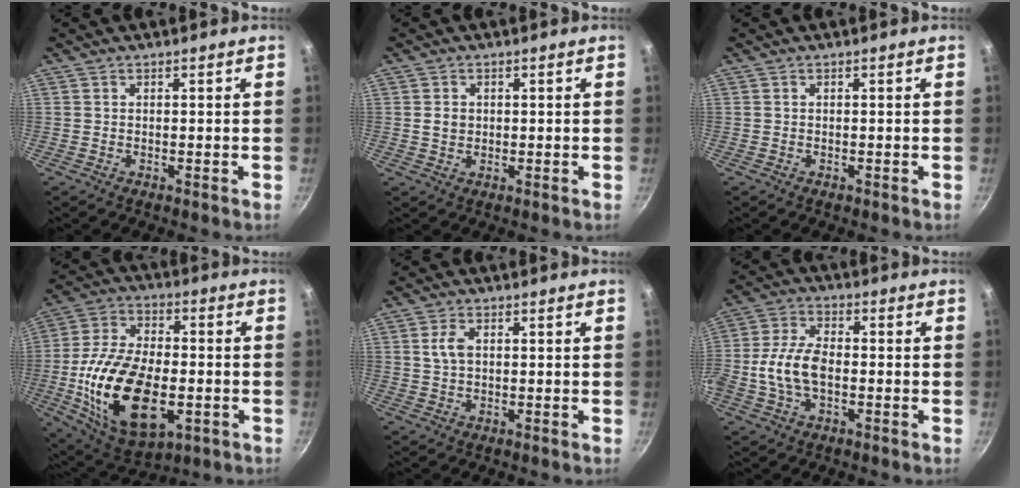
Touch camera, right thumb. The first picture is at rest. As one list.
[{"total": 2.2, "force": [0.2, 1.9, 1.2], "torque": [-0.012, 0.002, 0.005]}, {"total": 0.0}, {"total": 23.3, "force": [-4.9, 12.8, 18.9], "torque": [-0.342, 0.016, -0.075]}, {"total": 3.4, "force": [0.7, 2.0, 2.6], "torque": [-0.050, 0.004, 0.012]}, {"total": 10.0, "force": [-1.6, 5.9, 7.9], "torque": [-0.153, 0.027, -0.039]}]